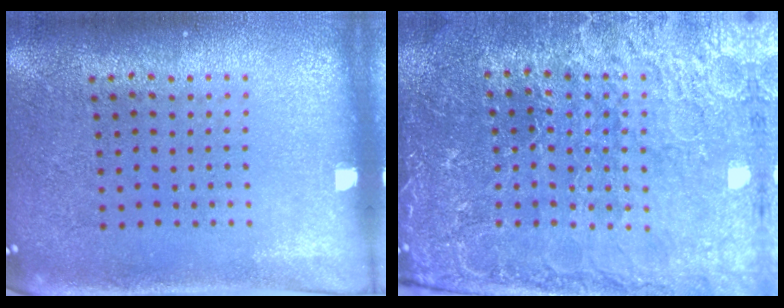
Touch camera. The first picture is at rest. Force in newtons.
{"total": 4.0, "press": 3.9, "slide": 1.1}